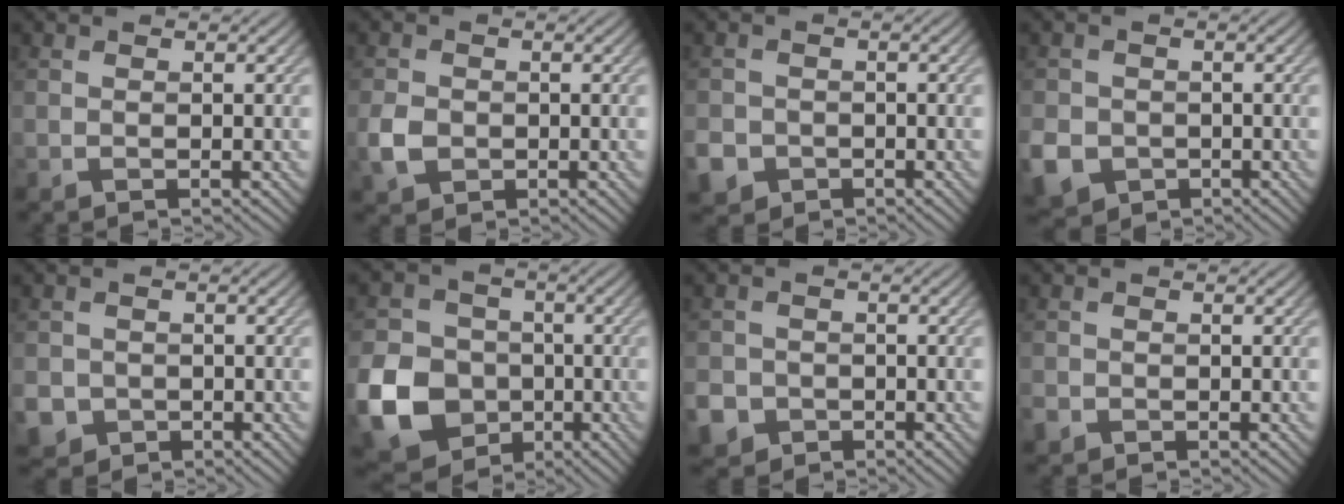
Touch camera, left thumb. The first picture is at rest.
{"total": 3.2, "force": [-0.8, 2.6, 1.7], "torque": [-0.044, -0.004, -0.018]}
{"total": 4.1, "force": [-2.0, 3.4, 1.2], "torque": [-0.032, -0.010, -0.043]}
{"total": 5.8, "force": [-2.1, 4.9, 2.3], "torque": [-0.065, -0.023, -0.046]}
{"total": 4.1, "force": [-1.5, 3.6, 1.1], "torque": [-0.030, -0.017, -0.034]}
{"total": 13.2, "force": [-4.3, 11.1, 5.8], "torque": [-0.181, -0.047, -0.093]}
{"total": 4.7, "force": [-2.3, 3.9, 1.1], "torque": [-0.028, -0.012, -0.051]}
{"total": 1.4, "force": [-0.9, 1.0, 0.3], "torque": [-0.008, -0.006, -0.023]}